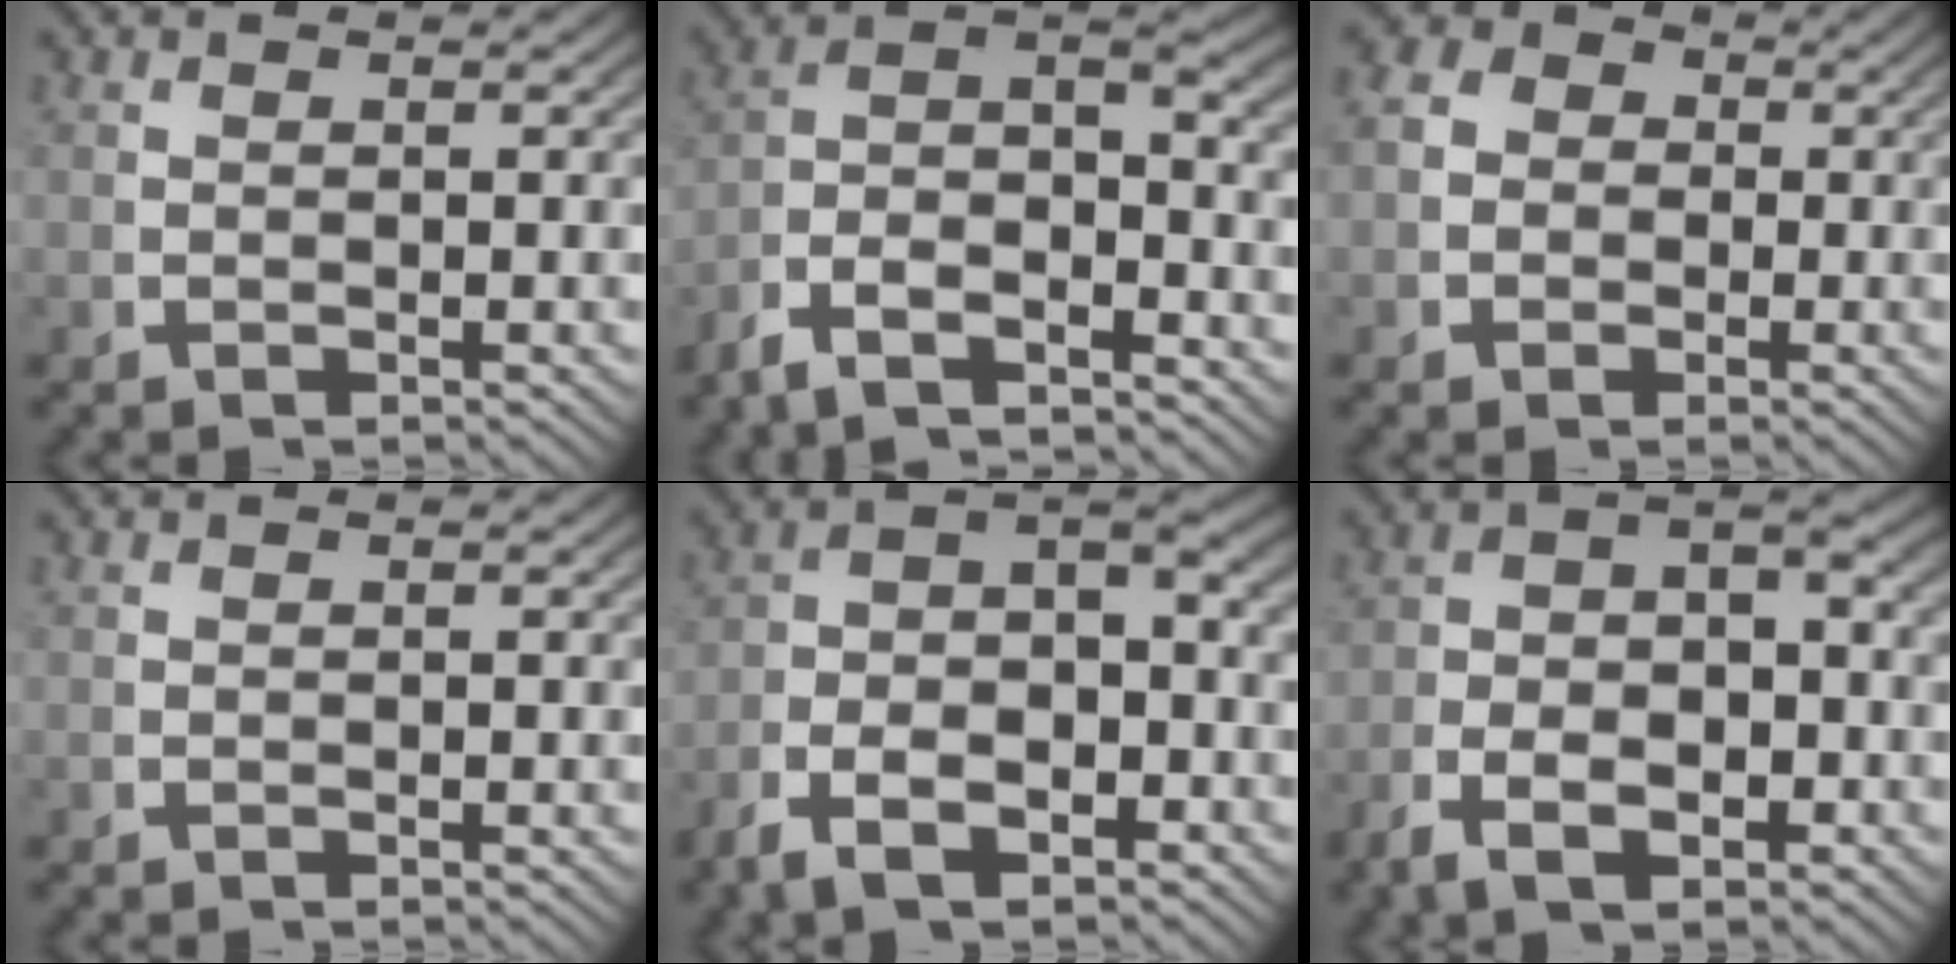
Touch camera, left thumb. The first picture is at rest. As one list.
[{"total": 11.3, "force": [-2.7, 8.0, 7.5], "torque": [-0.162, -0.037, -0.052]}, {"total": 4.9, "force": [0.2, 4.4, 2.1], "torque": [-0.040, -0.005, -0.005]}, {"total": 0.0}, {"total": 8.7, "force": [-1.8, 5.5, 6.6], "torque": [-0.106, -0.015, -0.032]}, {"total": 6.4, "force": [-1.4, 3.6, 5.1], "torque": [-0.084, -0.012, -0.023]}]